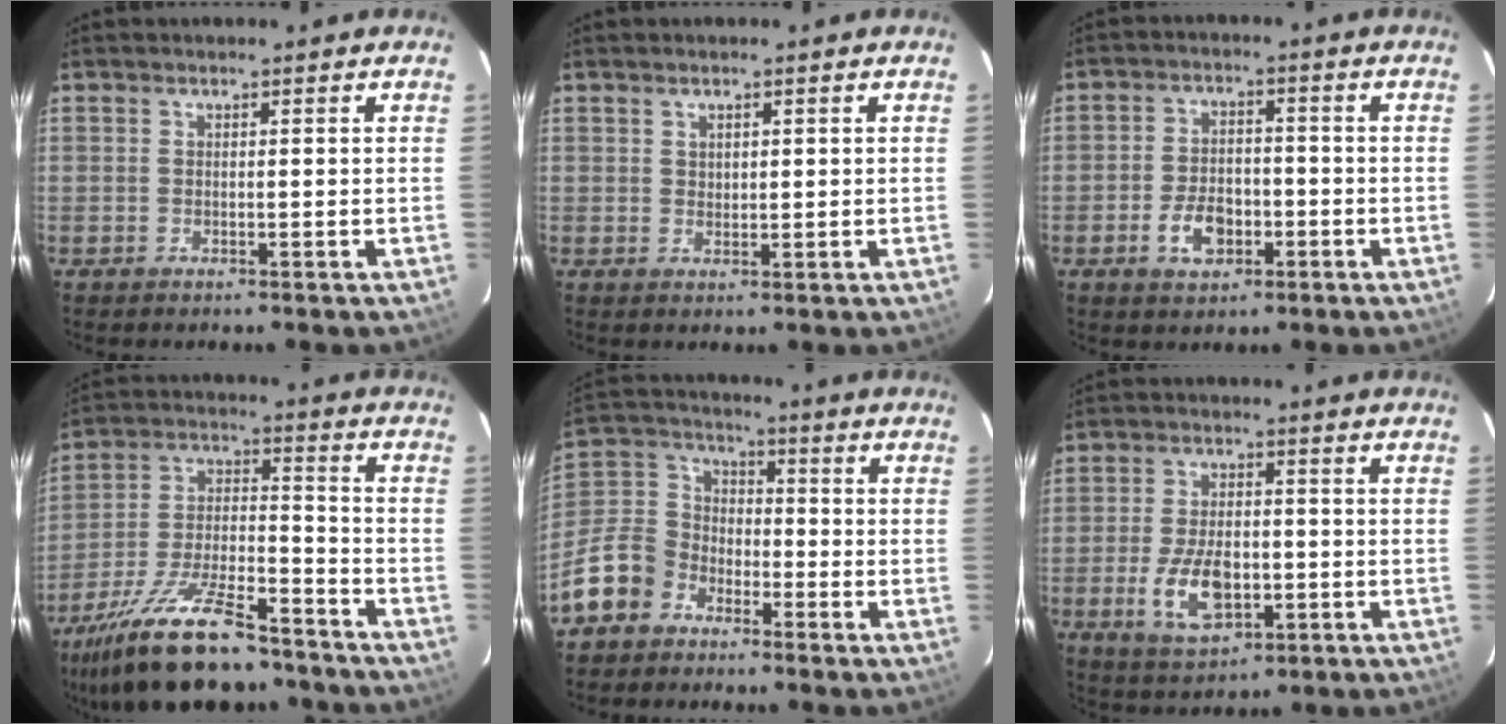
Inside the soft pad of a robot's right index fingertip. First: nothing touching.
{"total": 1.5, "force": [0.9, 1.1, 0.6], "torque": [-0.007, 0.005, 0.017]}
{"total": 6.8, "force": [-3.0, 4.3, 4.4], "torque": [-0.091, 0.007, -0.044]}
{"total": 21.1, "force": [-16.2, 6.2, 12.0], "torque": [-0.237, -0.018, -0.267]}
{"total": 13.1, "force": [-8.0, 9.4, 4.2], "torque": [-0.111, 0.045, -0.156]}
{"total": 10.4, "force": [-3.1, 5.6, 8.1], "torque": [-0.168, -0.005, -0.045]}